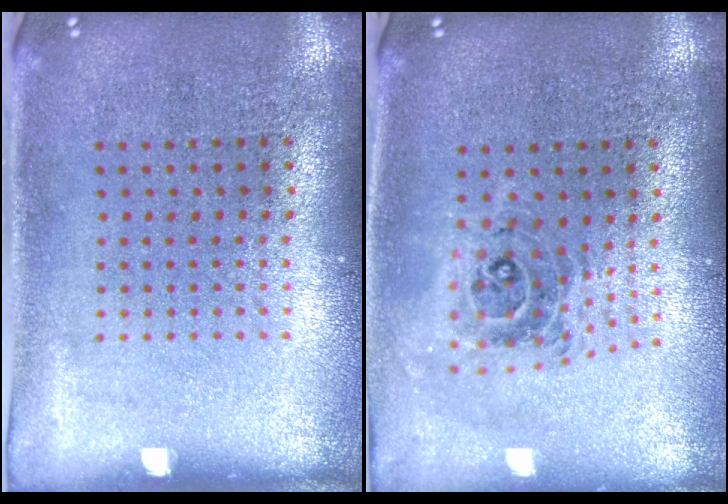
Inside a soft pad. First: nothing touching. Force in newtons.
{"total": 0.9, "press": 0.9, "slide": 0.1}